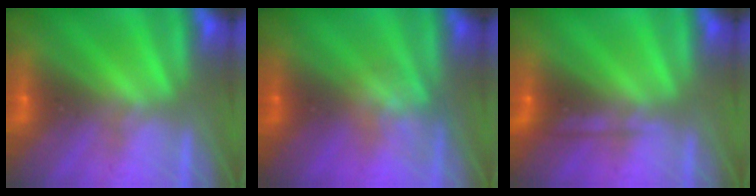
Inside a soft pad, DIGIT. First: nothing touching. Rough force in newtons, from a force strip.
{"total": 2.6}
{"total": 2.2}